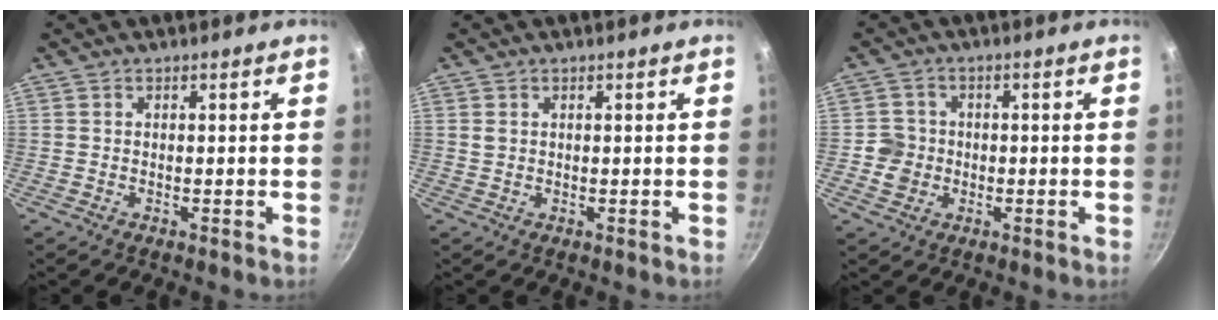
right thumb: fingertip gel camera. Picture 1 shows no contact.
{"total": 0.9, "force": [0.3, 0.7, 0.5], "torque": [-0.008, 0.000, 0.007]}
{"total": 4.4, "force": [-0.7, 4.3, 1.0], "torque": [0.006, 0.012, -0.017]}